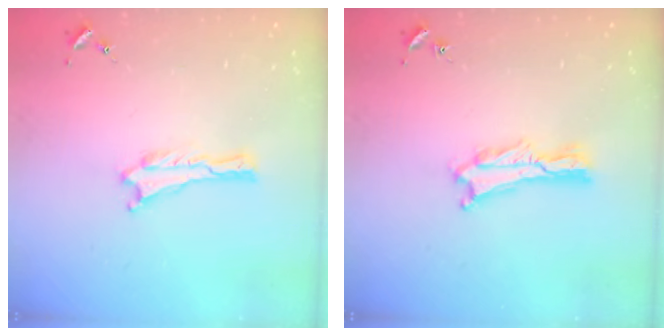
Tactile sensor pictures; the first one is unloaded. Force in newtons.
{"total": 1.4, "press": 1.4, "slide": 0.3}